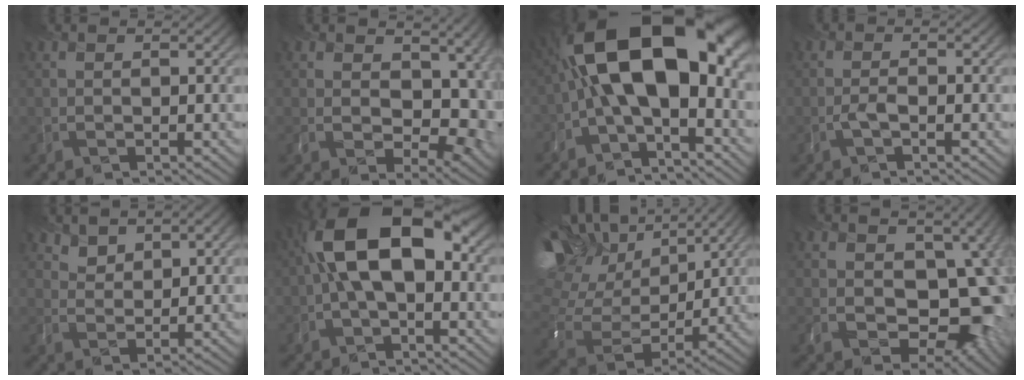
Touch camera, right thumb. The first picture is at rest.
{"total": 9.9, "force": [0.4, 7.3, 6.8], "torque": [-0.108, -0.031, 0.027]}
{"total": 18.1, "force": [1.1, 9.6, 15.3], "torque": [-0.257, 0.015, 0.009]}
{"total": 1.4, "force": [-0.9, 0.1, 1.1], "torque": [-0.023, 0.002, -0.020]}
{"total": 2.7, "force": [2.1, 1.5, 1.0], "torque": [-0.019, -0.010, 0.046]}
{"total": 13.9, "force": [1.6, 7.7, 11.4], "torque": [-0.216, 0.021, 0.020]}
{"total": 15.4, "force": [8.3, 9.5, 8.9], "torque": [-0.226, 0.030, 0.149]}
{"total": 13.7, "force": [-0.4, 9.8, 9.5], "torque": [-0.122, -0.044, 0.003]}